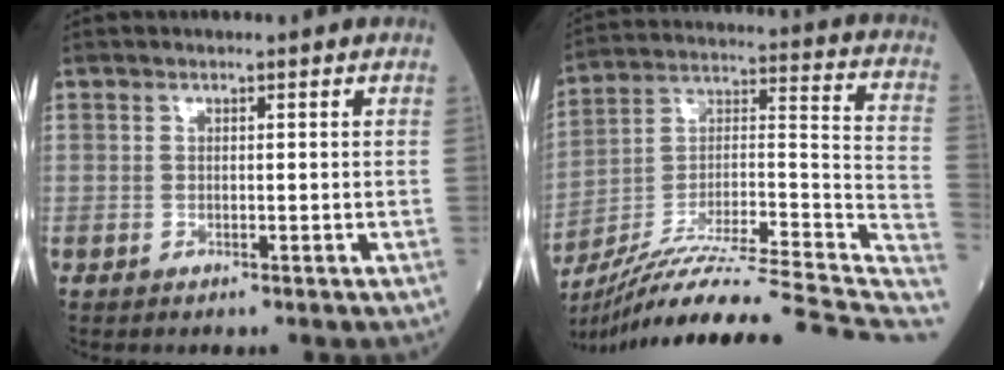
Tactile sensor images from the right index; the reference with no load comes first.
{"total": 27.9, "force": [-23.3, 1.0, 15.2], "torque": [-0.193, 0.008, -0.357]}